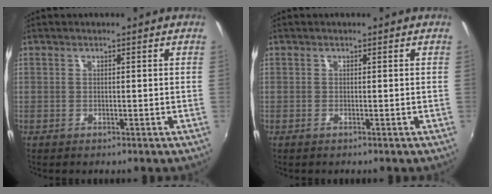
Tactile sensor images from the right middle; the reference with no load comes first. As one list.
[{"total": 0.0}]